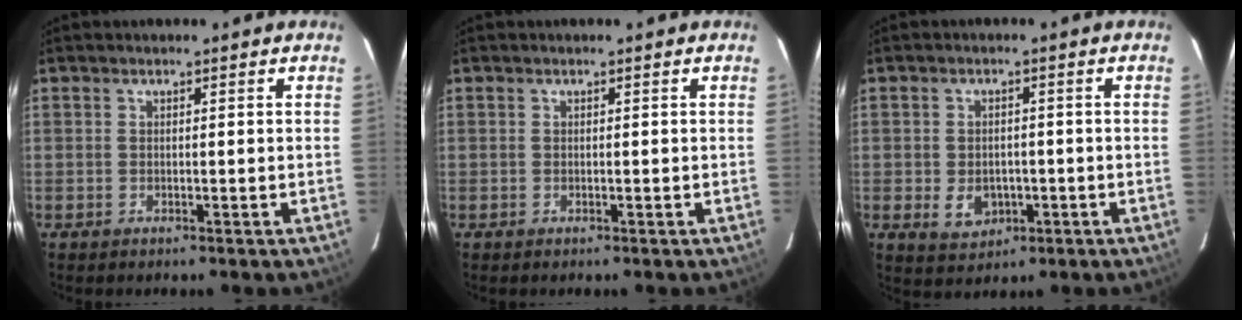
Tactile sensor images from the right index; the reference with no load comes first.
{"total": 0.0}
{"total": 5.6, "force": [-1.5, 4.3, 3.2], "torque": [-0.064, -0.004, -0.011]}